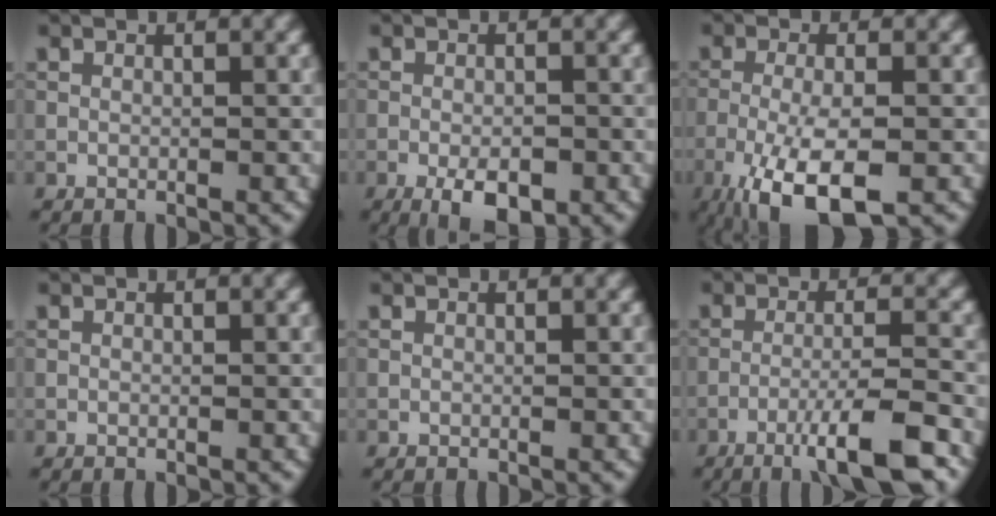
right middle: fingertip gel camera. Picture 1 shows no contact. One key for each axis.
{"total": 4.1, "fx": -2.1, "fy": 1.6, "fz": 3.1, "tx": -0.051, "ty": -0.003, "tz": -0.033}
{"total": 7.2, "fx": -3.4, "fy": 2.2, "fz": 5.9, "tx": -0.120, "ty": -0.010, "tz": -0.065}
{"total": 0.0}
{"total": 0.0}
{"total": 6.5, "fx": -3.8, "fy": 0.7, "fz": 5.2, "tx": -0.080, "ty": 0.007, "tz": -0.068}